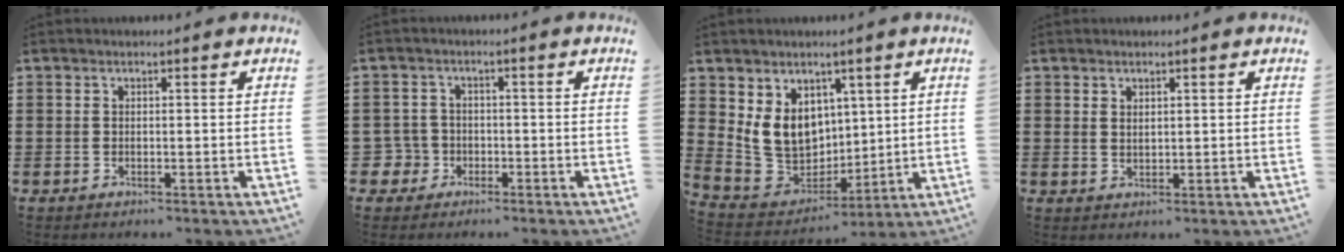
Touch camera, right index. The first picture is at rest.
{"total": 3.9, "force": [-1.9, 3.3, 0.7], "torque": [-0.046, -0.002, -0.046]}
{"total": 10.0, "force": [1.9, 8.5, 4.9], "torque": [-0.128, -0.005, 0.040]}
{"total": 1.3, "force": [1.1, 0.6, 0.3], "torque": [-0.007, 0.003, 0.020]}